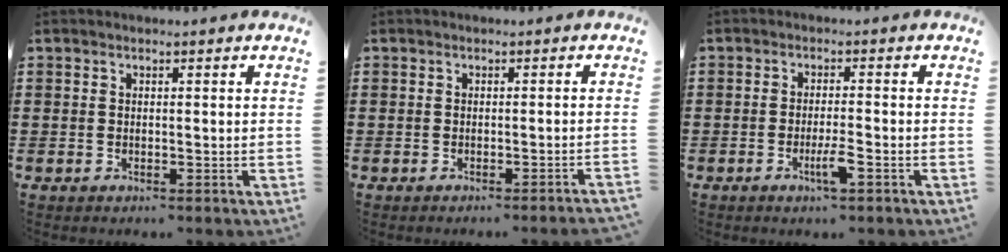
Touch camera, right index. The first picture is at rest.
{"total": 1.0, "force": [-0.8, -0.4, 0.5], "torque": [-0.009, -0.001, -0.016]}
{"total": 3.5, "force": [-1.8, 0.3, 3.0], "torque": [-0.058, -0.005, -0.033]}